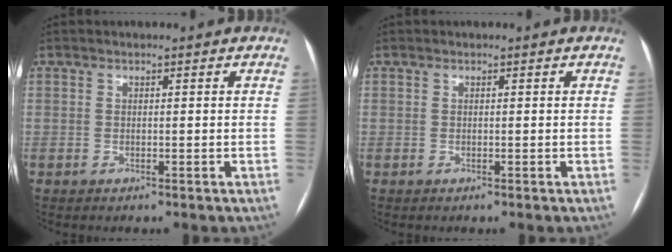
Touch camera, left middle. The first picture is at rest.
{"total": 0.0}